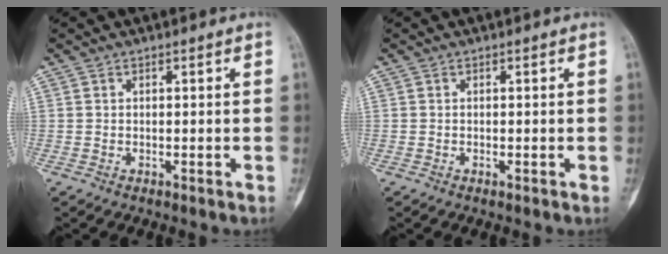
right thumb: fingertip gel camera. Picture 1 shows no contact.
{"total": 0.0}